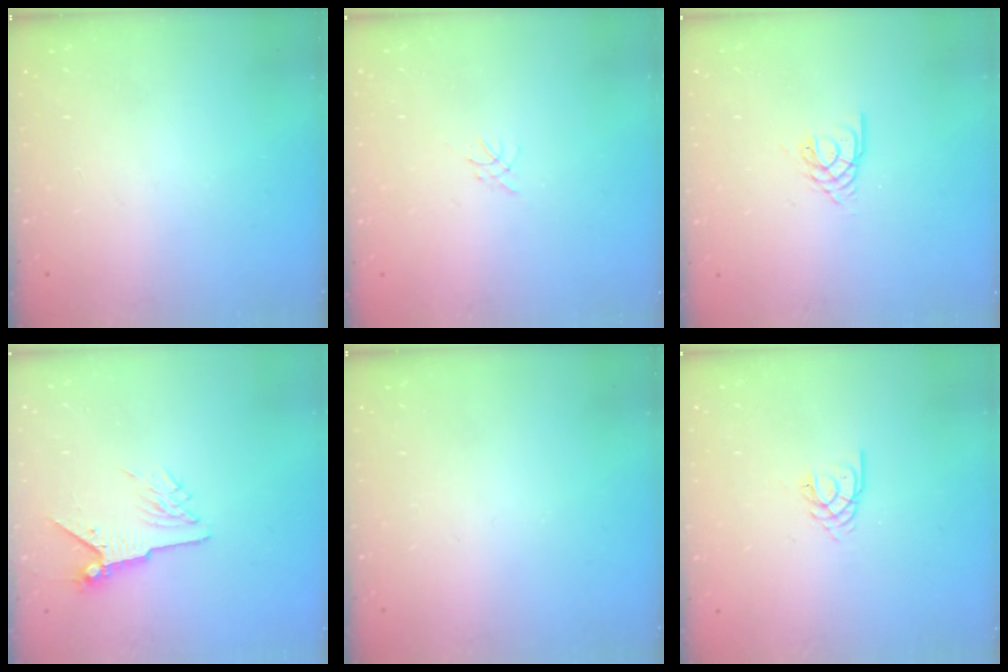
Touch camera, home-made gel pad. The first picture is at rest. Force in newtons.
{"total": 0.0}
{"total": 2.5, "press": 2.4, "slide": 0.4}
{"total": 6.8, "press": 6.7, "slide": 1.0}
{"total": 0.0}
{"total": 2.1, "press": 2.1, "slide": 0.3}